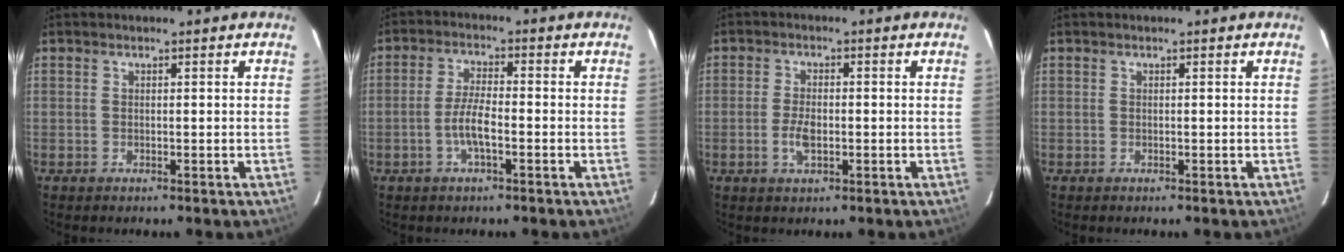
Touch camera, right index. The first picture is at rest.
{"total": 5.0, "force": [-2.0, 1.1, 4.5], "torque": [-0.094, 0.003, -0.039]}
{"total": 3.9, "force": [-1.1, 1.9, 3.2], "torque": [-0.067, -0.001, -0.020]}
{"total": 0.0}